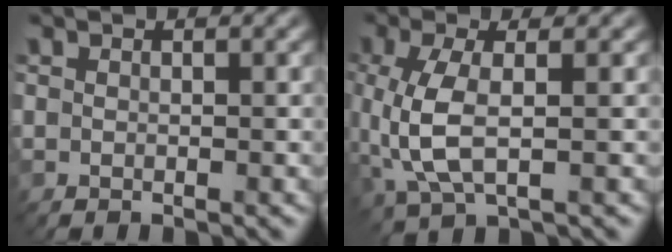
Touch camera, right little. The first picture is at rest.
{"total": 5.4, "force": [-0.1, 2.3, 4.9], "torque": [-0.126, -0.005, 0.000]}